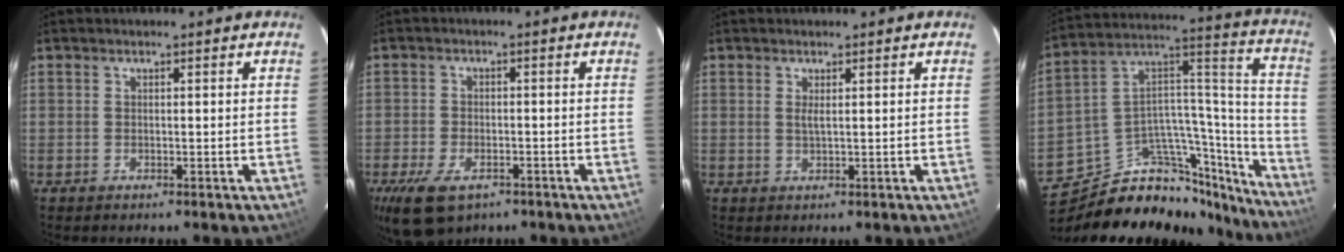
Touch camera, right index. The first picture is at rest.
{"total": 9.2, "force": [-5.4, 4.9, 5.5], "torque": [-0.130, -0.018, -0.092]}
{"total": 1.1, "force": [0.4, 0.0, 1.0], "torque": [-0.021, -0.001, 0.007]}
{"total": 26.3, "force": [-21.9, 11.3, 9.0], "torque": [-0.118, 0.093, -0.332]}